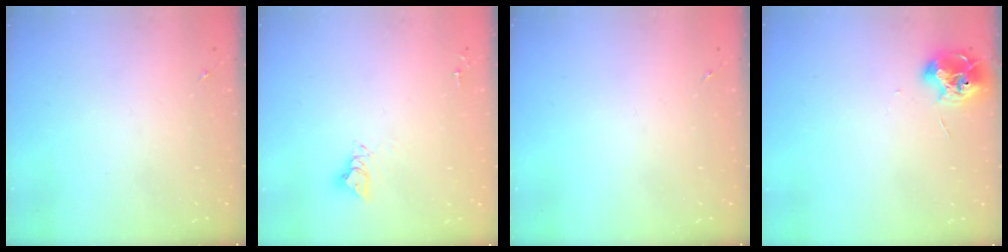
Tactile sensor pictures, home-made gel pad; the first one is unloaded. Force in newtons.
{"total": 6.2, "press": 6.2, "slide": 0.3}
{"total": 0.0}
{"total": 9.3, "press": 9.3, "slide": 1.0}